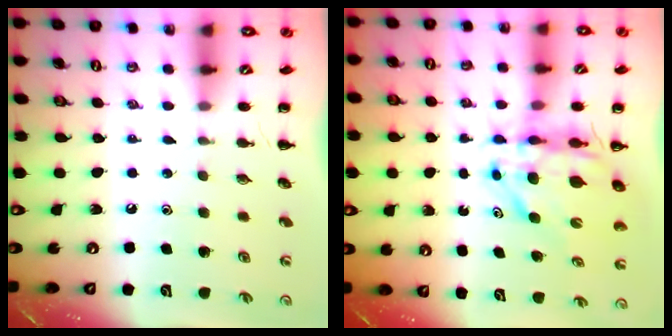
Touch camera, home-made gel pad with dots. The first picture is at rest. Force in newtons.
{"total": 10.0, "press": 9.4, "slide": 3.4}